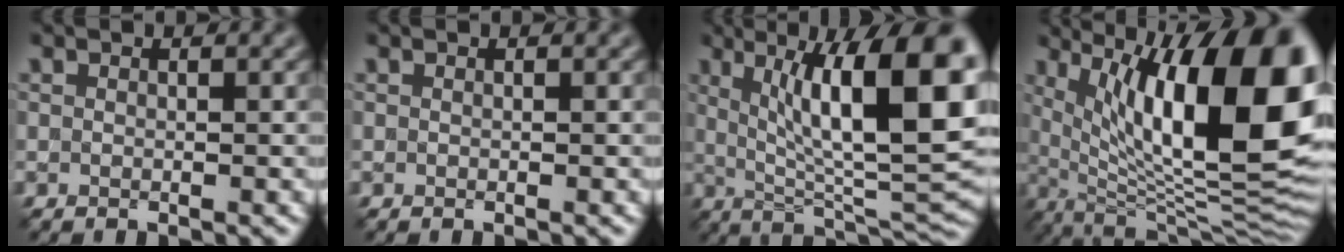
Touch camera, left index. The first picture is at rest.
{"total": 0.0}
{"total": 14.0, "force": [3.6, 3.7, 13.0], "torque": [-0.172, 0.003, 0.056]}
{"total": 16.8, "force": [4.7, 6.0, 15.0], "torque": [-0.192, 0.001, 0.081]}